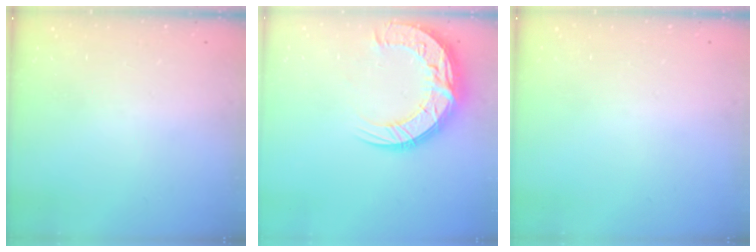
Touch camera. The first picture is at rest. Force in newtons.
{"total": 18.8, "press": 18.7, "slide": 1.5}
{"total": 0.0}